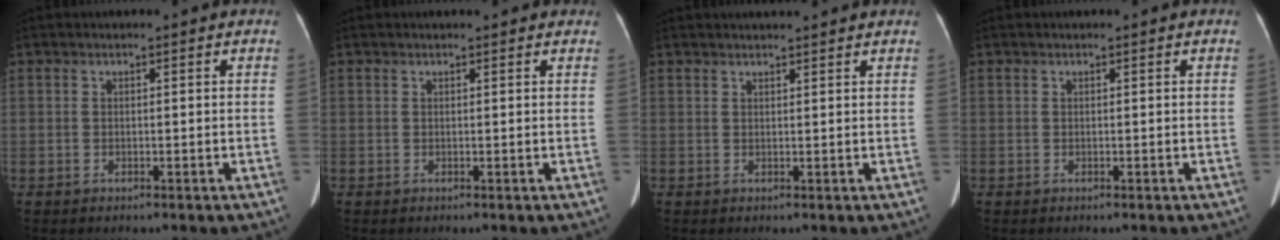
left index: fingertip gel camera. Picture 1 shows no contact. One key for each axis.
{"total": 2.4, "fx": 2.0, "fy": 1.0, "fz": 0.8, "tx": -0.012, "ty": 0.015, "tz": 0.014}
{"total": 4.6, "fx": 4.4, "fy": 0.2, "fz": 1.5, "tx": -0.020, "ty": 0.025, "tz": 0.053}
{"total": 0.0}